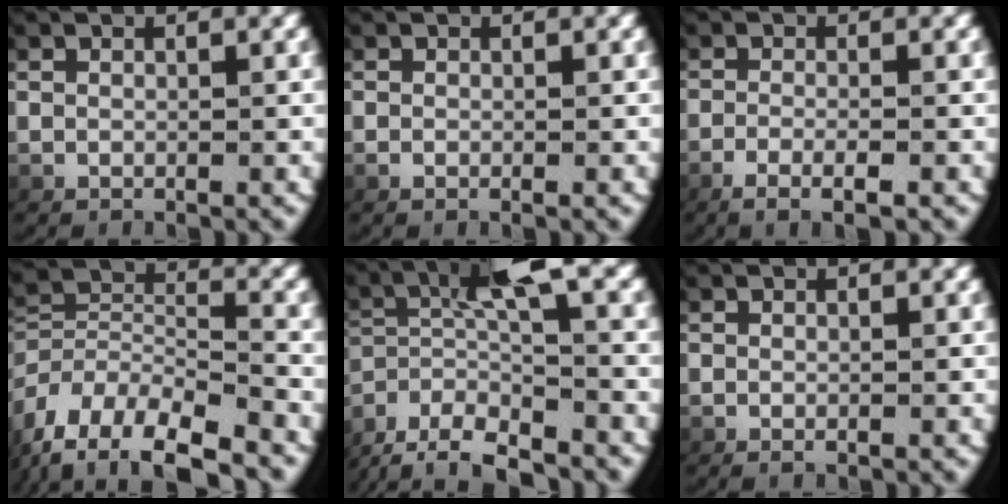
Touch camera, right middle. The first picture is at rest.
{"total": 0.7, "force": [-0.4, 0.4, 0.5], "torque": [-0.014, 0.000, -0.006]}
{"total": 3.0, "force": [-1.8, 0.5, 2.3], "torque": [-0.052, -0.002, -0.030]}
{"total": 7.8, "force": [-3.0, 5.1, 5.0], "torque": [-0.108, -0.014, -0.047]}
{"total": 6.1, "force": [-1.0, 3.4, 5.0], "torque": [-0.112, -0.012, -0.010]}
{"total": 0.6, "force": [-0.5, 0.3, 0.3], "torque": [-0.013, -0.006, -0.003]}